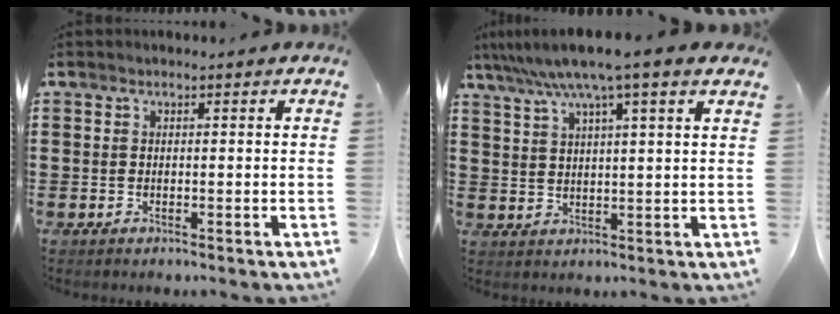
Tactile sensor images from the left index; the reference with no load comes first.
{"total": 7.2, "force": [5.3, -0.1, 4.9], "torque": [-0.109, -0.016, 0.090]}